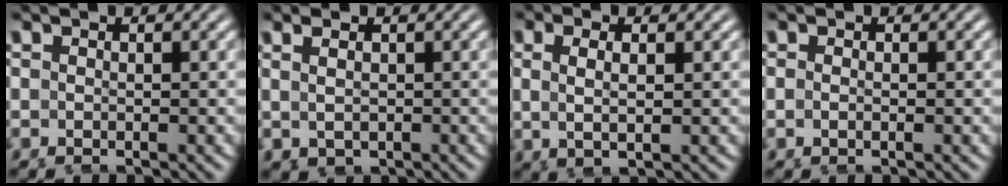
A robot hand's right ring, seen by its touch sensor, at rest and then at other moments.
{"total": 1.9, "force": [0.4, 1.3, 1.3], "torque": [-0.020, -0.003, 0.011]}
{"total": 3.2, "force": [0.2, 1.6, 2.8], "torque": [-0.057, 0.002, 0.004]}
{"total": 0.6, "force": [-0.3, 0.2, 0.4], "torque": [-0.014, -0.005, -0.008]}